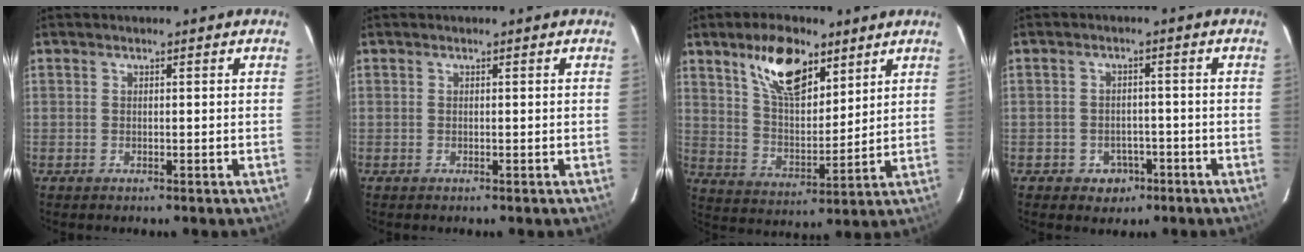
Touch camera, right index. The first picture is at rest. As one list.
[{"total": 0.0}, {"total": 13.6, "force": [8.2, 6.2, 8.9], "torque": [-0.148, 0.007, 0.153]}, {"total": 4.6, "force": [-2.4, 3.8, 0.8], "torque": [-0.028, 0.013, -0.021]}]